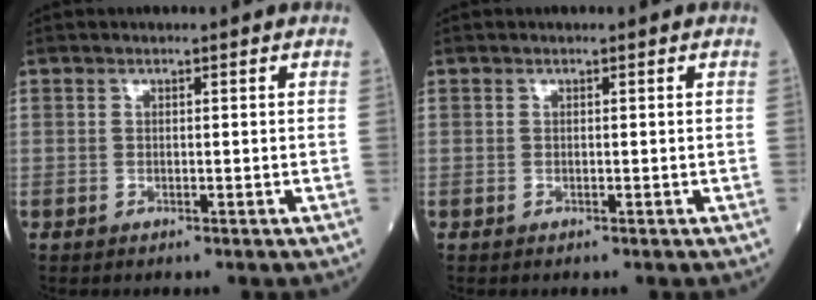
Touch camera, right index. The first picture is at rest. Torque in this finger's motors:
{"motor_torque": [0.00, 0.00, 0.00, 0.00]}